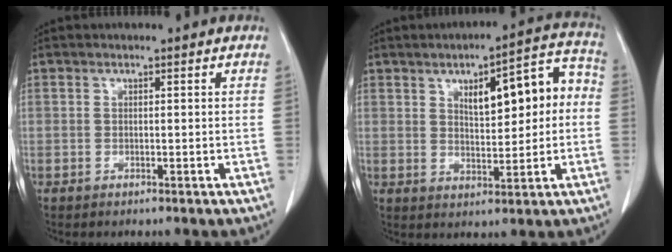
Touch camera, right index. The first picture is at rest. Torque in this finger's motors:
{"motor_torque": [0.33, 0.11, 0.21, 0.07]}